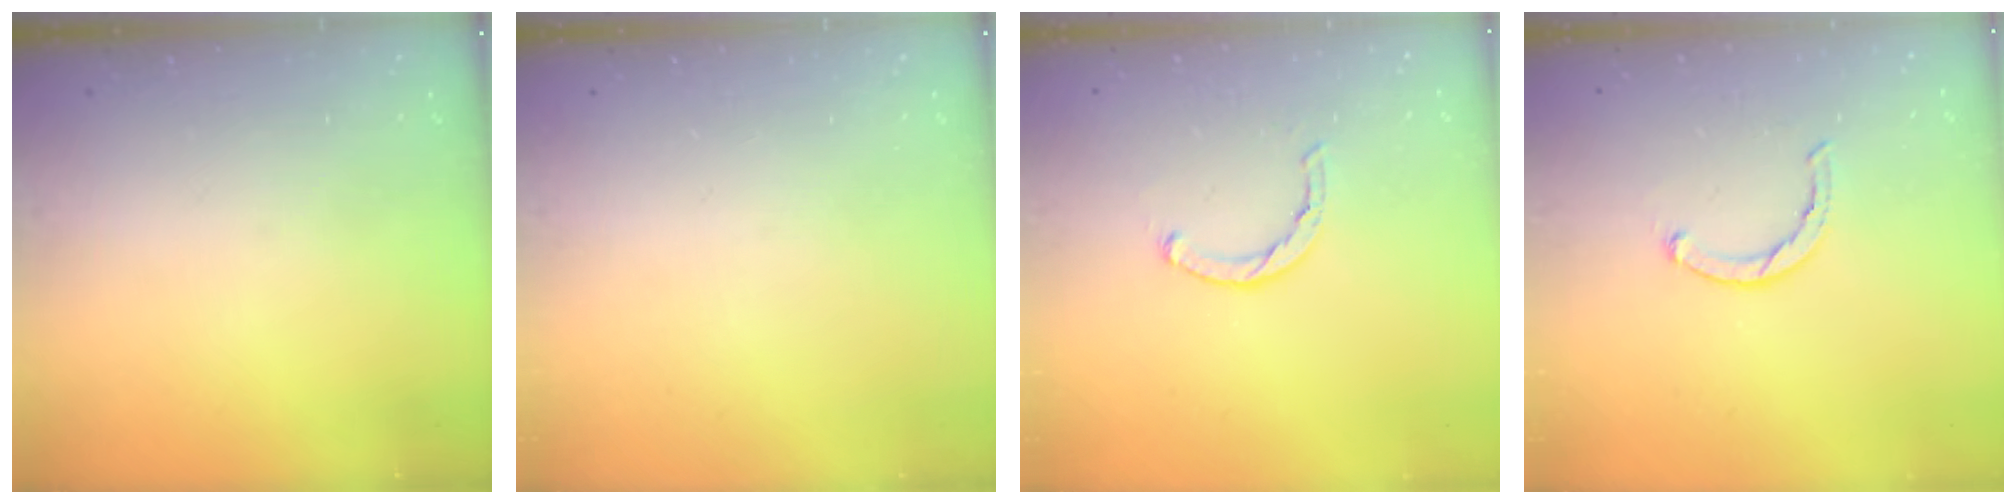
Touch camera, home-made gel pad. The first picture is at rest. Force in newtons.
{"total": 0.0}
{"total": 1.4, "press": 1.3, "slide": 0.3}
{"total": 2.3, "press": 2.2, "slide": 0.5}